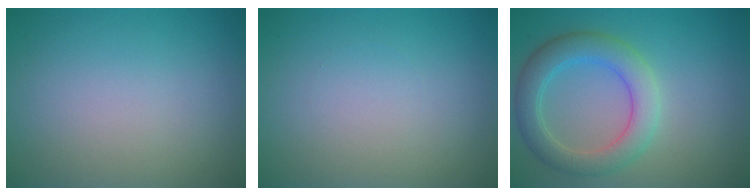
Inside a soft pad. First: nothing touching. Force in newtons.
{"total": 0.0}
{"total": 4.8, "press": 4.8, "slide": 0.4}